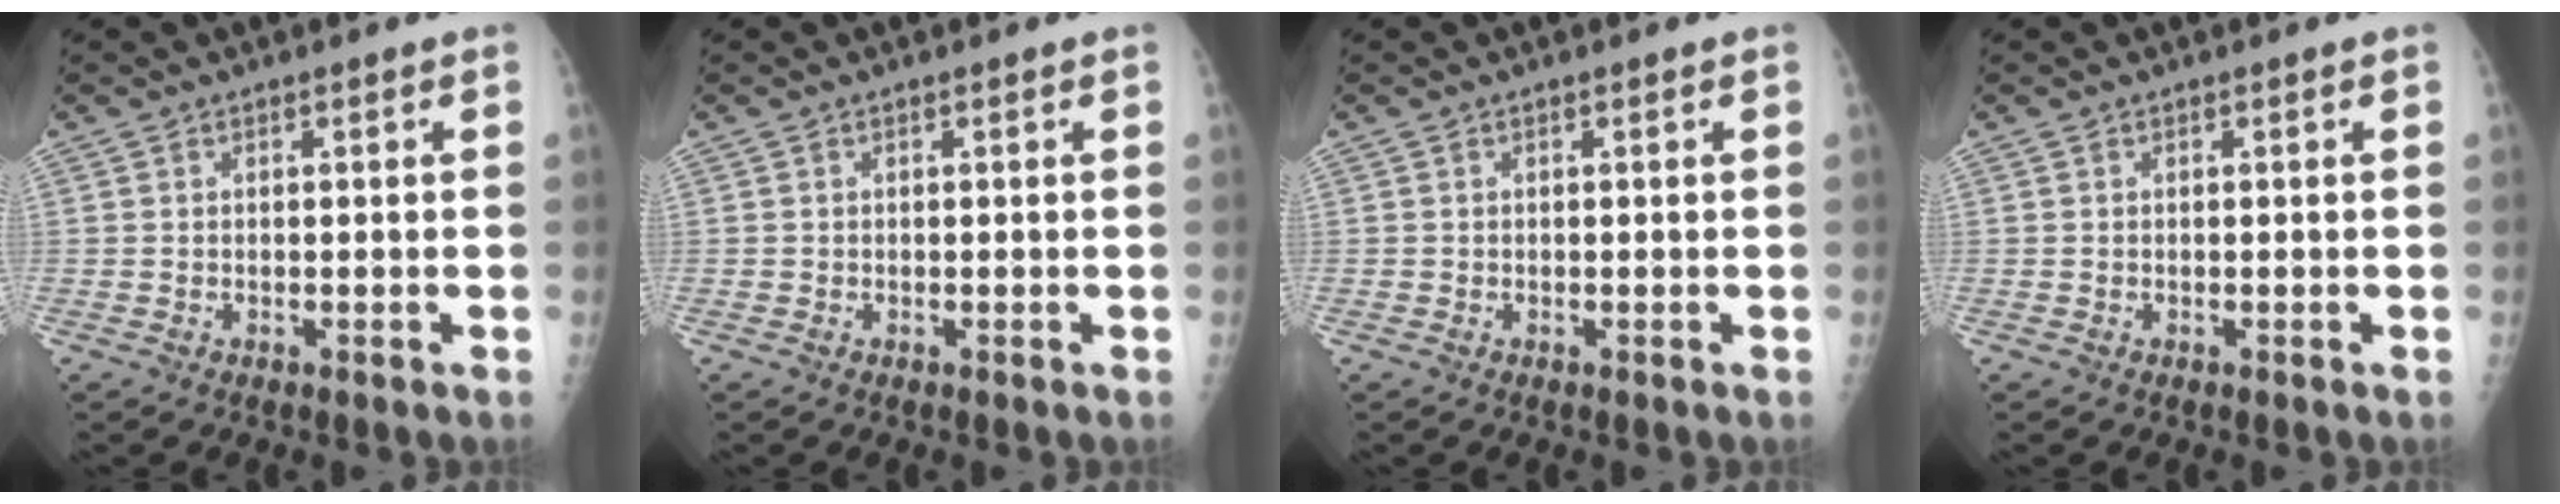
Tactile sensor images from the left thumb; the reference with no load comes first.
{"total": 0.0}
{"total": 0.0}
{"total": 0.0}